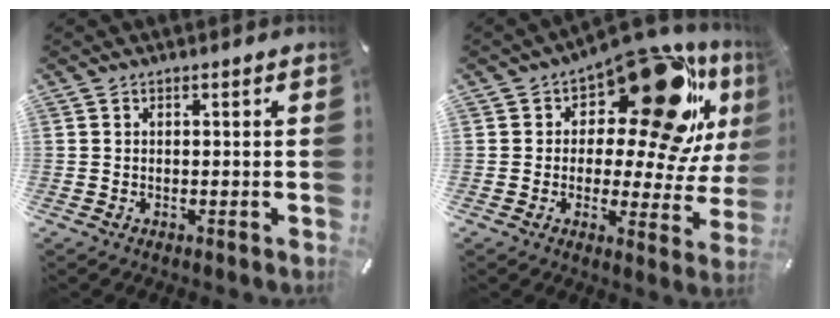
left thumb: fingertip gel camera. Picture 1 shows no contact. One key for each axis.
{"total": 20.9, "fx": 12.8, "fy": 8.3, "fz": 14.3, "tx": -0.190, "ty": -0.105, "tz": 0.207}